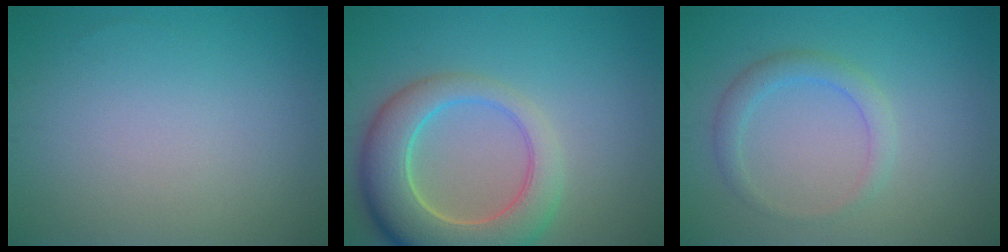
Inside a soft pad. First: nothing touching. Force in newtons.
{"total": 8.2, "press": 8.1, "slide": 1.0}
{"total": 2.2, "press": 2.2, "slide": 0.1}